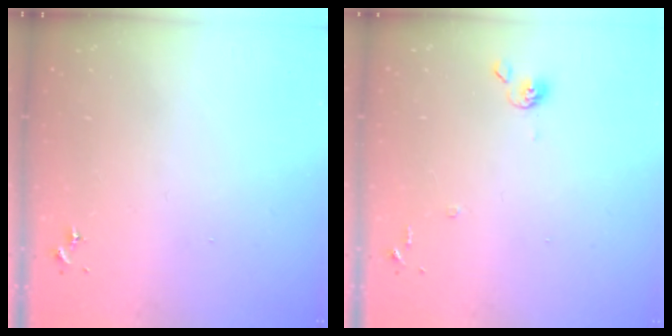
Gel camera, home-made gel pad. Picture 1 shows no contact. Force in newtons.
{"total": 6.6, "press": 6.6, "slide": 0.6}